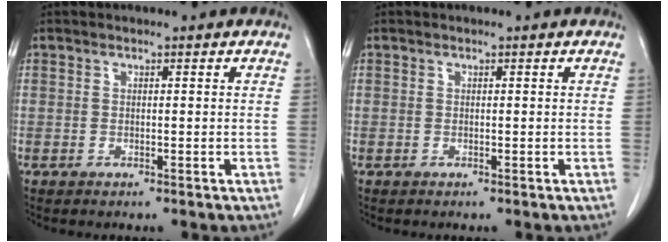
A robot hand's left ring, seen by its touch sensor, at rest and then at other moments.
{"total": 0.0}